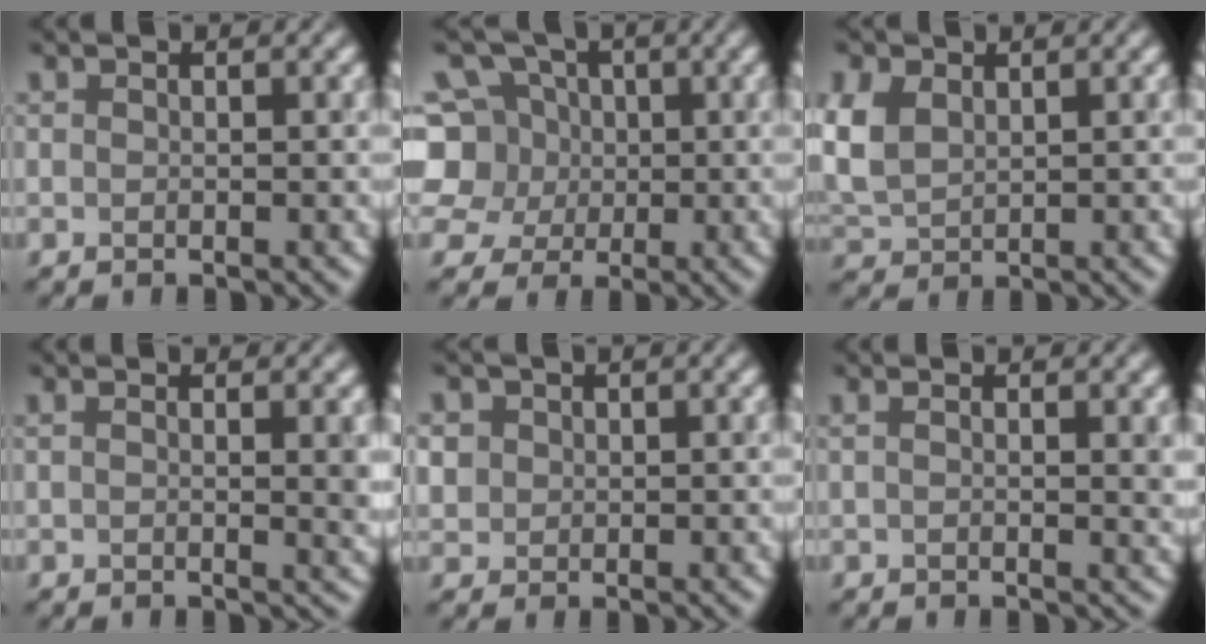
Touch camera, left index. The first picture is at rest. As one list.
[{"total": 8.7, "force": [2.1, 7.6, 3.7], "torque": [-0.081, 0.035, 0.007]}, {"total": 4.6, "force": [1.5, 3.2, 3.0], "torque": [-0.090, 0.010, 0.031]}, {"total": 2.8, "force": [0.5, 0.6, 2.7], "torque": [-0.034, -0.001, 0.007]}, {"total": 2.5, "force": [0.8, 2.3, 0.9], "torque": [-0.033, 0.011, 0.023]}, {"total": 2.2, "force": [0.6, 0.4, 2.1], "torque": [-0.027, 0.002, 0.009]}]